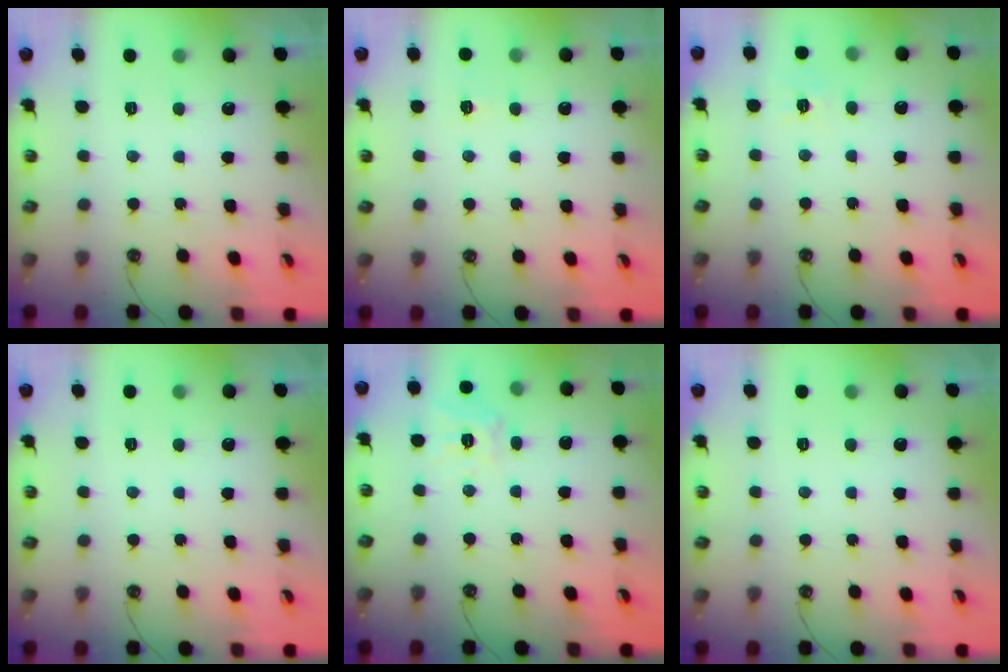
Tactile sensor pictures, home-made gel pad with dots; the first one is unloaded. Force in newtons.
{"total": 2.3, "press": 2.3, "slide": 0.3}
{"total": 6.7, "press": 6.7, "slide": 0.6}
{"total": 0.0}
{"total": 10.4, "press": 10.4, "slide": 1.0}
{"total": 0.0}